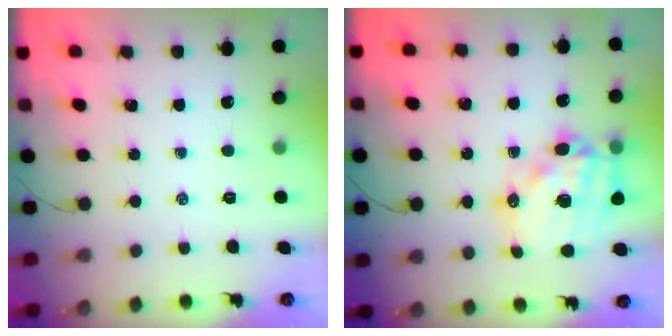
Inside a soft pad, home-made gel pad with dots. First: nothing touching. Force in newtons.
{"total": 18.3, "press": 17.9, "slide": 4.0}